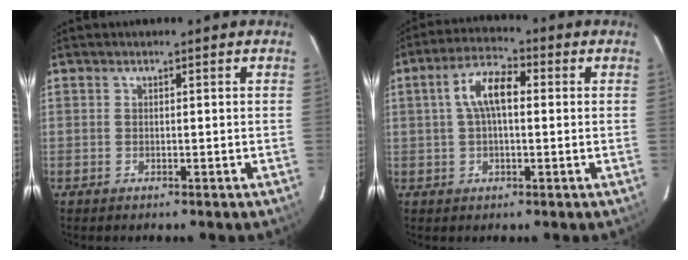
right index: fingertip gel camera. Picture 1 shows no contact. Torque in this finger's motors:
{"motor_torque": [0.79, 0.02, 0.31, 0.10]}